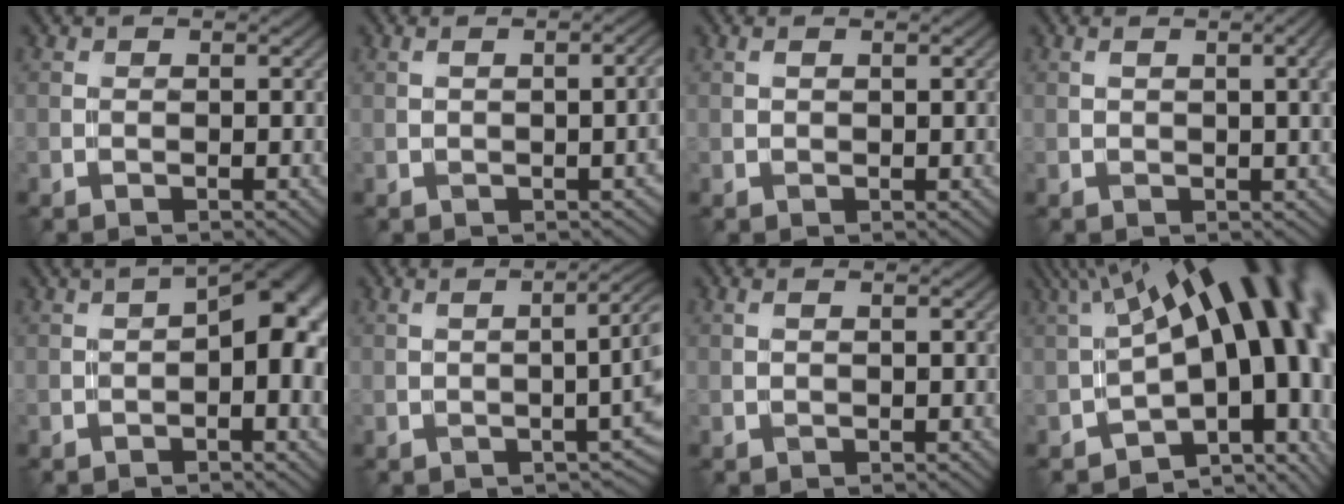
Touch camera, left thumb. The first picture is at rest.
{"total": 3.3, "force": [0.0, 1.0, 3.2], "torque": [-0.032, 0.005, 0.005]}
{"total": 0.6, "force": [0.3, 0.1, 0.5], "torque": [-0.012, -0.001, 0.008]}
{"total": 3.6, "force": [0.6, 1.0, 3.5], "torque": [-0.038, 0.009, 0.013]}
{"total": 7.2, "force": [0.0, 2.1, 6.9], "torque": [-0.103, 0.005, 0.006]}
{"total": 5.4, "force": [0.0, 1.3, 5.2], "torque": [-0.062, 0.005, 0.010]}
{"total": 0.6, "force": [0.2, 0.1, 0.5], "torque": [-0.012, 0.000, 0.006]}
{"total": 19.8, "force": [2.3, 8.5, 17.7], "torque": [-0.199, -0.026, 0.076]}